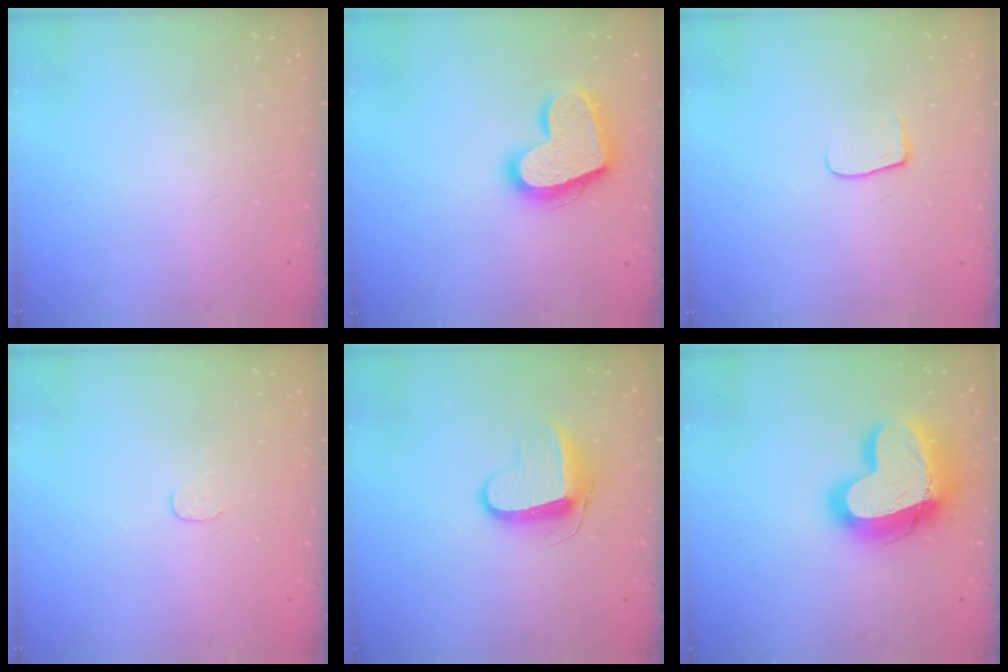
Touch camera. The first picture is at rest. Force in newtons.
{"total": 18.7, "press": 18.6, "slide": 1.4}
{"total": 6.0, "press": 6.0, "slide": 0.6}
{"total": 3.7, "press": 3.7, "slide": 0.4}
{"total": 9.5, "press": 9.5, "slide": 0.2}
{"total": 21.0, "press": 20.9, "slide": 1.9}